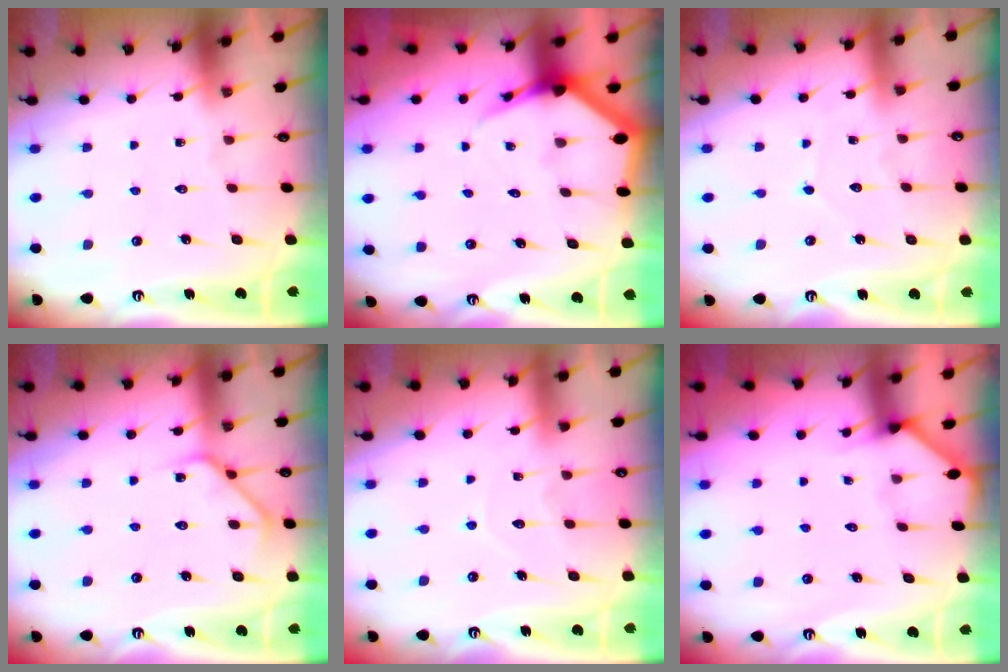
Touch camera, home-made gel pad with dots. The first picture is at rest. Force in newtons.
{"total": 4.6, "press": 4.6, "slide": 0.5}
{"total": 3.7, "press": 3.7, "slide": 0.4}
{"total": 4.8, "press": 4.7, "slide": 0.7}
{"total": 6.0, "press": 6.0, "slide": 0.7}
{"total": 2.2, "press": 2.2, "slide": 0.3}